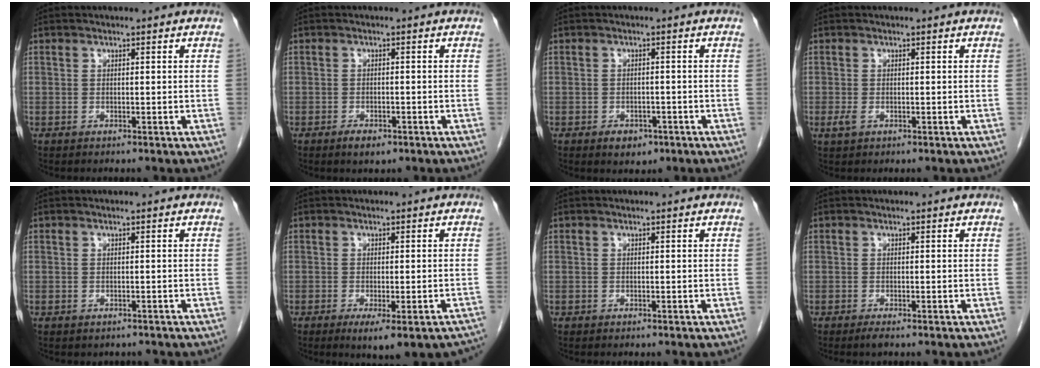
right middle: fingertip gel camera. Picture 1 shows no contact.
{"total": 2.3, "force": [-1.5, 1.0, 1.5], "torque": [-0.029, -0.001, -0.018]}
{"total": 3.0, "force": [-1.8, 1.9, 1.6], "torque": [-0.020, 0.002, -0.013]}
{"total": 1.4, "force": [-0.4, 0.8, 1.1], "torque": [-0.029, -0.003, -0.004]}
{"total": 0.8, "force": [-0.6, 0.5, 0.1], "torque": [-0.006, 0.000, -0.008]}
{"total": 9.5, "force": [-7.2, 2.2, 5.7], "torque": [-0.054, -0.010, -0.092]}
{"total": 0.0}
{"total": 0.9, "force": [-0.7, -0.1, 0.6], "torque": [-0.015, -0.004, -0.013]}